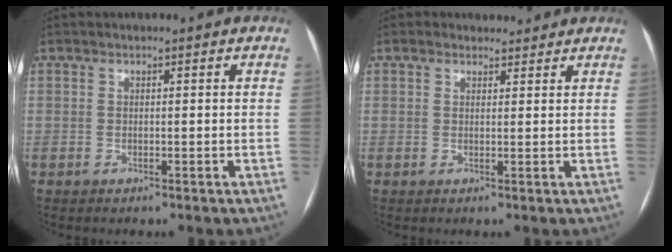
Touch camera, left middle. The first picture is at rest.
{"total": 3.0, "force": [2.5, 1.6, 0.3], "torque": [-0.004, 0.021, 0.036]}